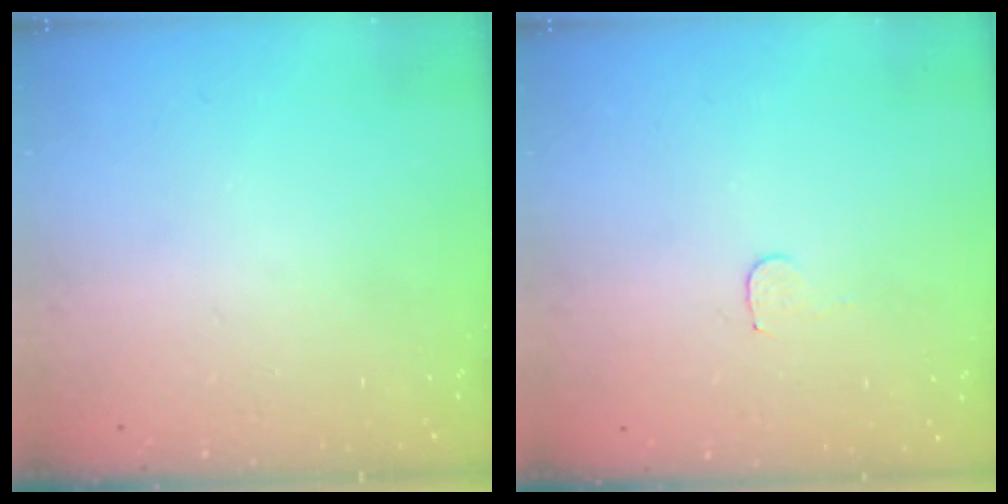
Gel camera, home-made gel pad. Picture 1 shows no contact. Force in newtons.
{"total": 3.4, "press": 3.4, "slide": 0.3}